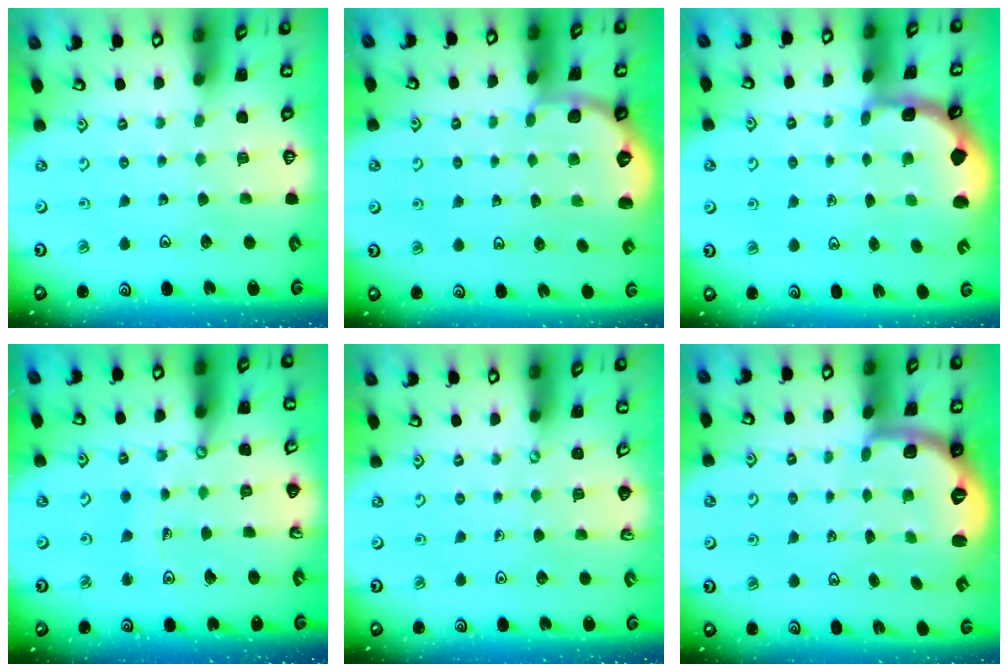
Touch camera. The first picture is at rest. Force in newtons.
{"total": 1.8, "press": 1.7, "slide": 0.1}
{"total": 1.8, "press": 1.8, "slide": 0.5}
{"total": 8.5, "press": 8.5, "slide": 0.7}
{"total": 0.0}
{"total": 2.5, "press": 2.0, "slide": 1.5}